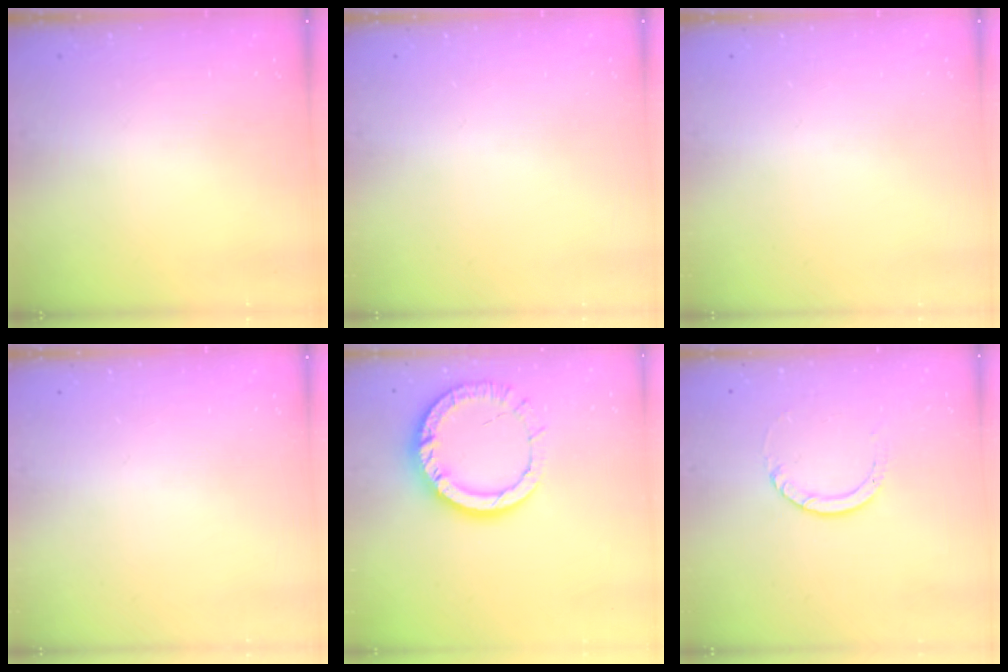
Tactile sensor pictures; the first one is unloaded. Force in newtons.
{"total": 0.0}
{"total": 0.0}
{"total": 0.0}
{"total": 11.9, "press": 11.8, "slide": 1.9}
{"total": 3.0, "press": 3.0, "slide": 0.3}